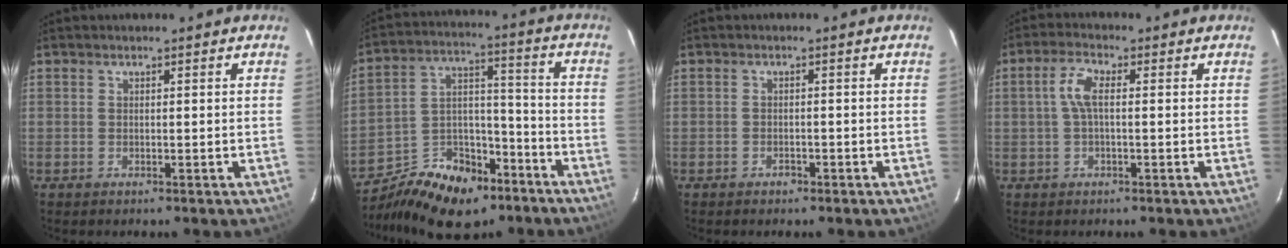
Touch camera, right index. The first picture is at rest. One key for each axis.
{"total": 18.0, "fx": -12.6, "fy": 9.7, "fz": 8.5, "tx": -0.167, "ty": 0.035, "tz": -0.193}
{"total": 1.4, "fx": -1.1, "fy": 0.9, "fz": 0.3, "tx": -0.006, "ty": 0.002, "tz": -0.016}
{"total": 4.1, "fx": 0.2, "fy": 1.4, "fz": 3.8, "tx": -0.082, "ty": 0.010, "tz": 0.003}